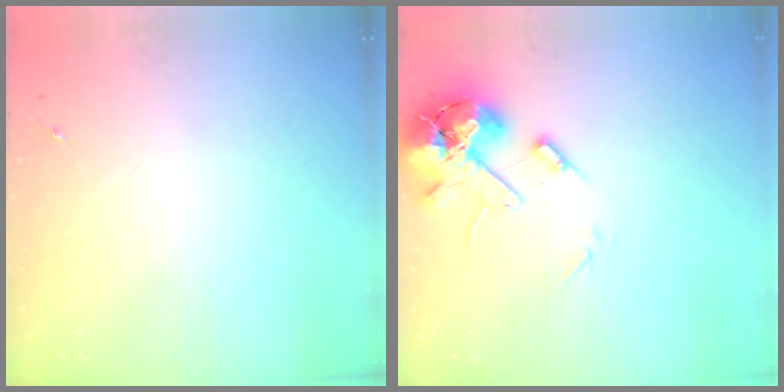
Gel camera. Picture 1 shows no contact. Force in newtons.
{"total": 14.0, "press": 13.8, "slide": 2.4}